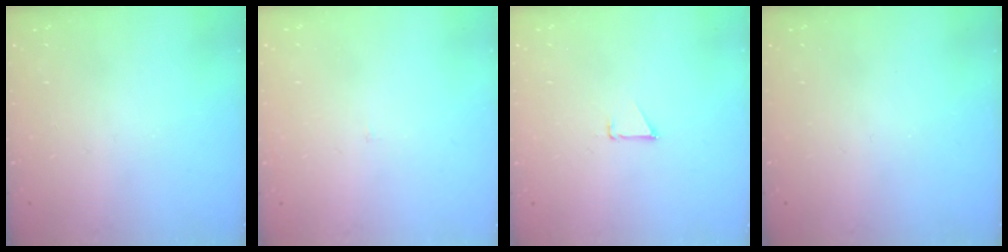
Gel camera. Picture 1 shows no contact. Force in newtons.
{"total": 2.0, "press": 2.0, "slide": 0.1}
{"total": 0.8, "press": 0.8, "slide": 0.1}
{"total": 0.0}